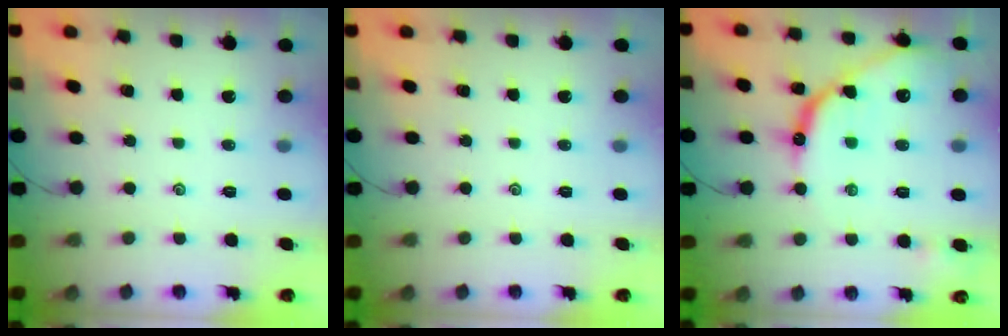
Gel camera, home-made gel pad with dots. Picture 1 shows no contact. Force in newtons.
{"total": 0.0}
{"total": 13.3, "press": 13.3, "slide": 1.0}